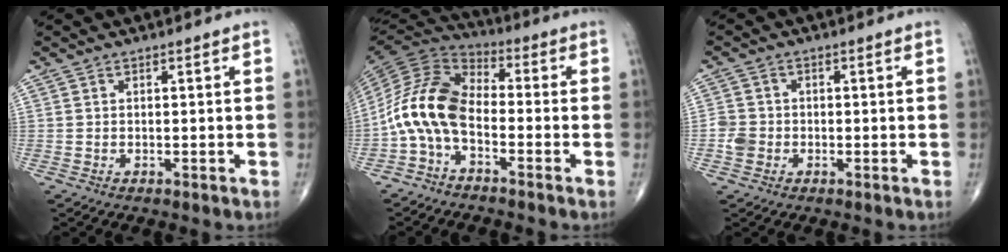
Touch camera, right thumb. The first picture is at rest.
{"total": 11.4, "force": [-3.1, 6.3, 9.0], "torque": [-0.177, 0.056, -0.078]}
{"total": 3.2, "force": [-1.0, 2.8, 1.2], "torque": [-0.014, 0.009, -0.022]}